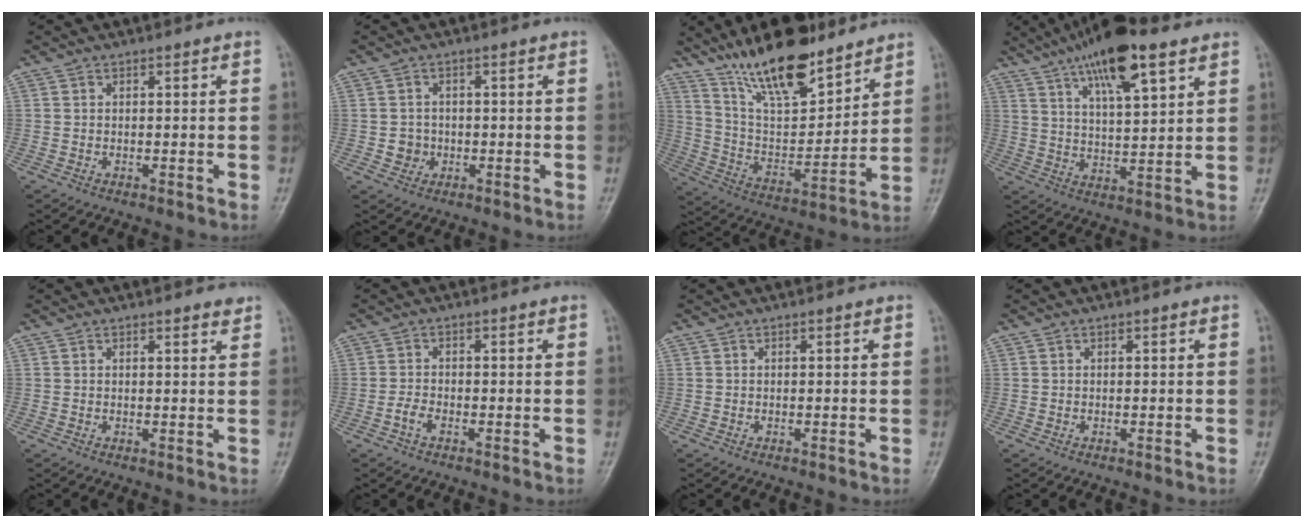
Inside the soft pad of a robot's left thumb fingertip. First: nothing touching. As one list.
[{"total": 2.8, "force": [-0.5, 2.6, 0.6], "torque": [0.006, 0.007, -0.007]}, {"total": 18.5, "force": [13.9, 6.2, 10.5], "torque": [-0.139, -0.077, 0.252]}, {"total": 15.4, "force": [9.2, 4.6, 11.5], "torque": [-0.177, -0.025, 0.156]}, {"total": 1.9, "force": [1.6, 0.4, 0.8], "torque": [-0.006, -0.007, 0.020]}, {"total": 1.9, "force": [-1.1, 1.0, 1.3], "torque": [-0.029, 0.007, -0.024]}, {"total": 0.0}, {"total": 0.0}]